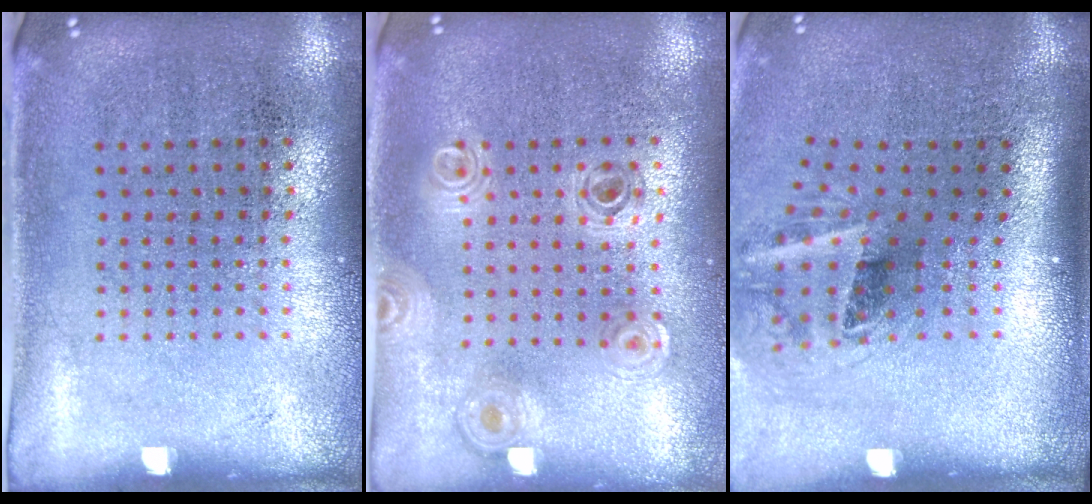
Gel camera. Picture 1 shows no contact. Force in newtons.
{"total": 0.9, "press": 0.9, "slide": 0.0}
{"total": 2.1, "press": 1.3, "slide": 1.6}